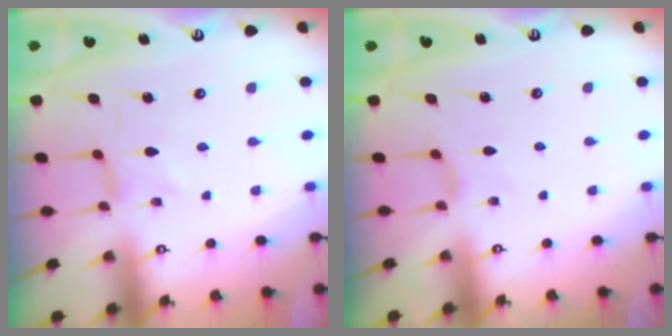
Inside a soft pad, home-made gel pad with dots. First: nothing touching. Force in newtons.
{"total": 1.7, "press": 1.6, "slide": 0.4}